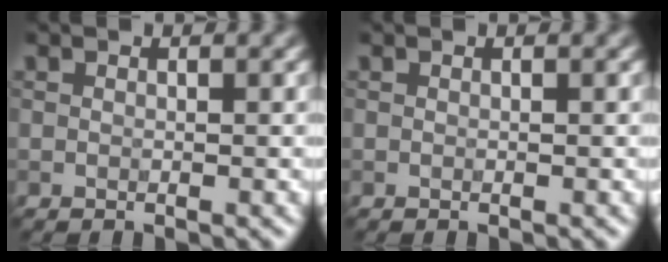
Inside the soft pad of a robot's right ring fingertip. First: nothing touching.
{"total": 0.0}